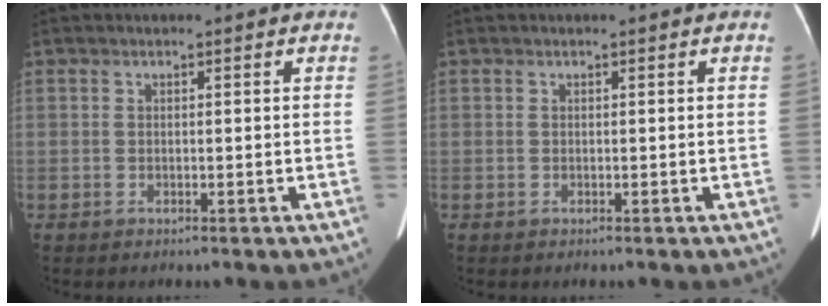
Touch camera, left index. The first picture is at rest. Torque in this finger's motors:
{"motor_torque": [-0.16, -1.35, -0.02, -0.04]}